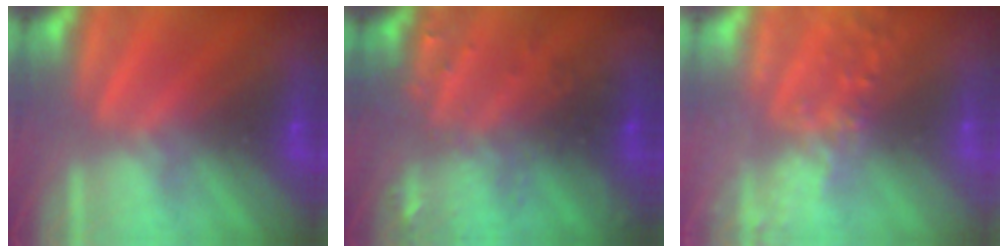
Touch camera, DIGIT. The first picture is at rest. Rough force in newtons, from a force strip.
{"total": 3.0}
{"total": 6.7}